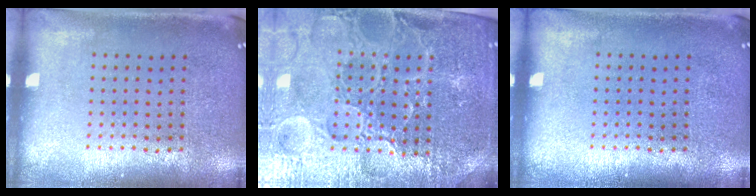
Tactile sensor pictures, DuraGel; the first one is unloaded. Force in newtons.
{"total": 5.1, "press": 4.8, "slide": 1.8}
{"total": 0.0}